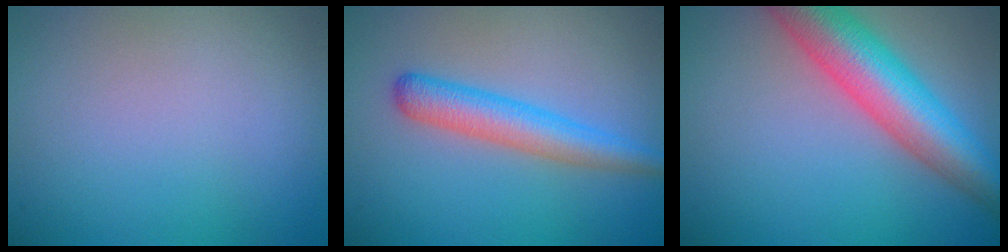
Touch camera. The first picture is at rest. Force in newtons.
{"total": 3.3, "press": 3.3, "slide": 0.2}
{"total": 8.6, "press": 8.6, "slide": 0.4}